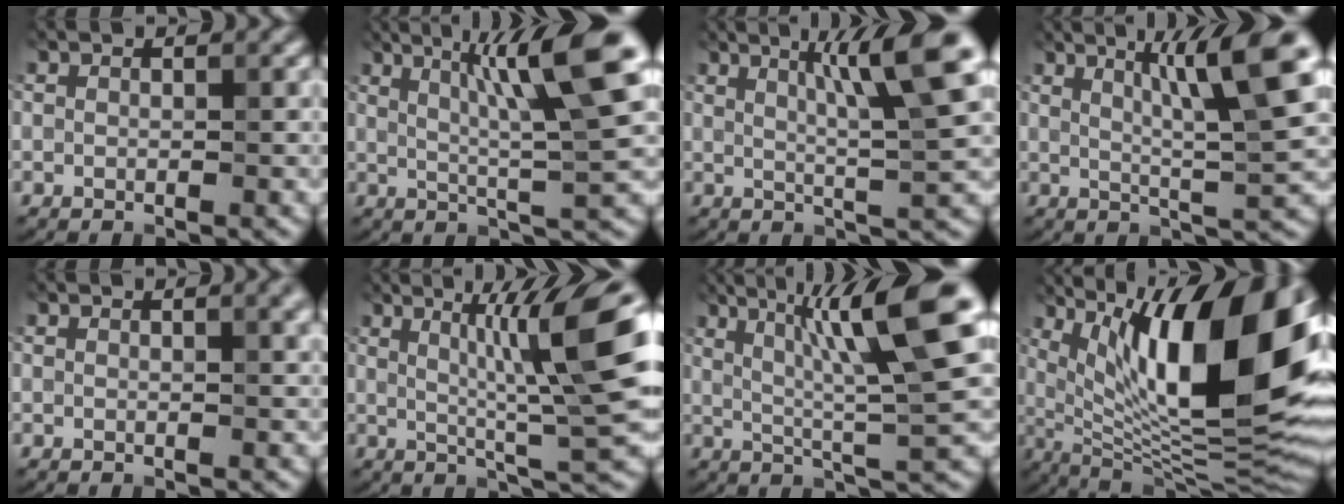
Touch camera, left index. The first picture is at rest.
{"total": 9.4, "force": [3.3, 1.1, 8.8], "torque": [-0.123, 0.012, 0.053]}
{"total": 7.8, "force": [2.8, 1.1, 7.2], "torque": [-0.096, 0.012, 0.046]}
{"total": 8.4, "force": [3.2, 1.2, 7.7], "torque": [-0.108, 0.011, 0.056]}
{"total": 1.9, "force": [0.8, 0.6, 1.6], "torque": [-0.013, 0.004, 0.009]}
{"total": 9.7, "force": [2.0, 1.2, 9.4], "torque": [-0.125, 0.010, 0.035]}
{"total": 10.6, "force": [3.5, 1.5, 9.9], "torque": [-0.140, 0.009, 0.058]}
{"total": 17.7, "force": [5.8, 6.5, 15.4], "torque": [-0.215, 0.008, 0.100]}